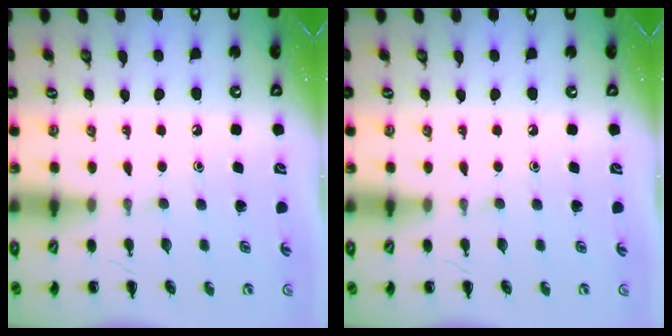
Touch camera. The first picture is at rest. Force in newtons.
{"total": 0.0}